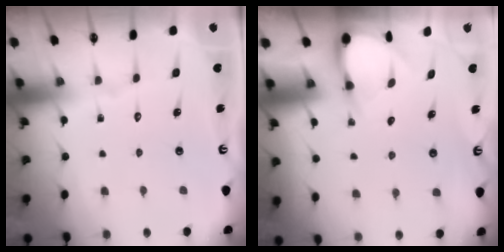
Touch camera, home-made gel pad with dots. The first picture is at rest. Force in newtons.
{"total": 3.4, "press": 3.4, "slide": 0.3}